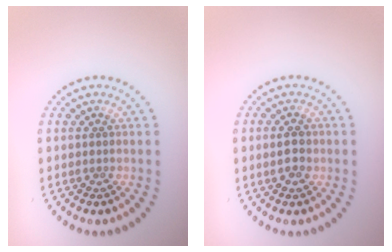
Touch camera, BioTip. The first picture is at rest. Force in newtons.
{"total": 2.0, "press": 2.0, "slide": 0.1}